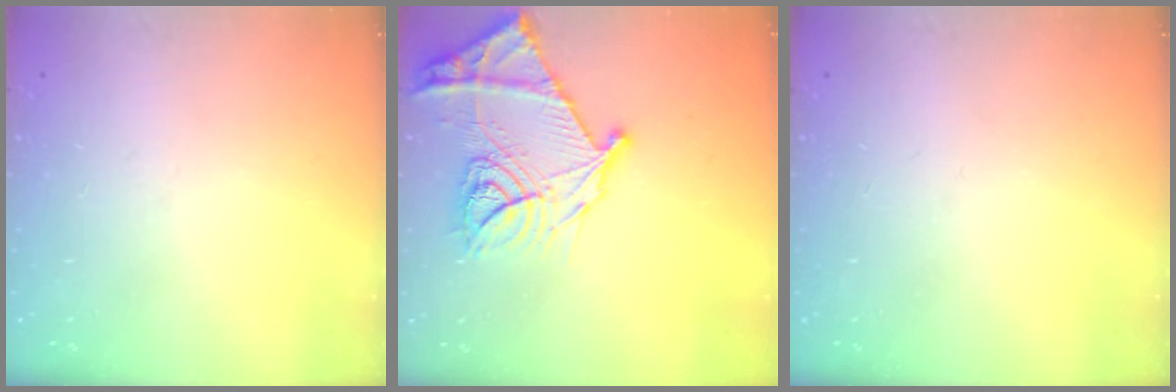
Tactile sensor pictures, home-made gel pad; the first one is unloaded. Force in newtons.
{"total": 22.2, "press": 22.1, "slide": 2.4}
{"total": 0.0}